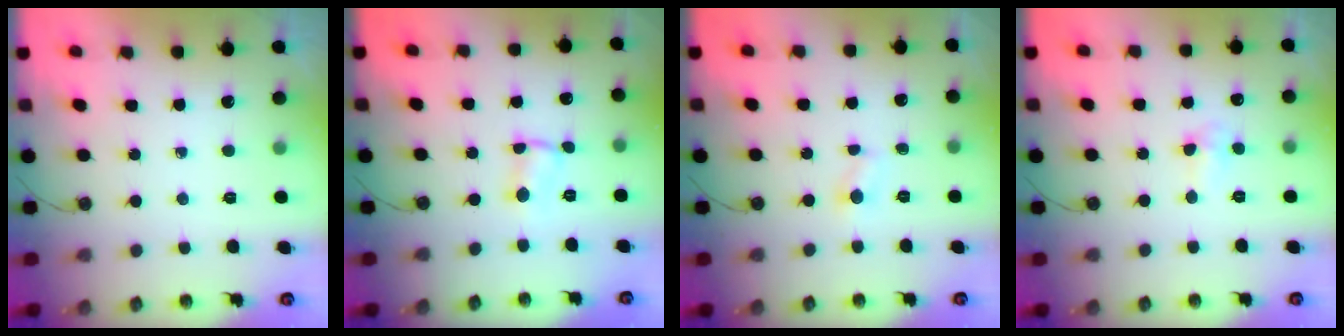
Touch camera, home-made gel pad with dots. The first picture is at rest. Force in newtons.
{"total": 1.4, "press": 1.3, "slide": 0.4}
{"total": 3.3, "press": 3.3, "slide": 0.5}
{"total": 4.6, "press": 3.0, "slide": 3.4}